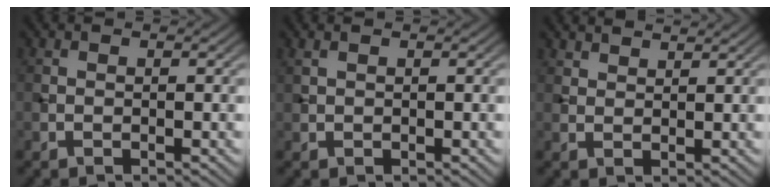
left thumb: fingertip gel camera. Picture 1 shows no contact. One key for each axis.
{"total": 1.0, "fx": 0.8, "fy": 0.4, "fz": 0.6, "tx": -0.021, "ty": 0.003, "tz": 0.021}
{"total": 2.8, "fx": 2.5, "fy": 0.8, "fz": 0.9, "tx": -0.018, "ty": -0.007, "tz": 0.055}